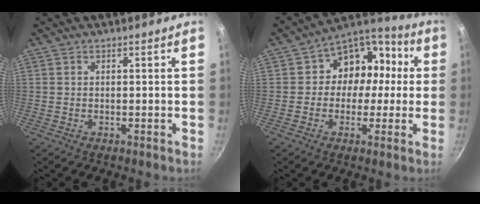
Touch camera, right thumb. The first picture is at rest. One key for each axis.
{"total": 12.7, "fx": 0.3, "fy": 10.8, "fz": 6.7, "tx": -0.044, "ty": 0.039, "tz": -0.012}